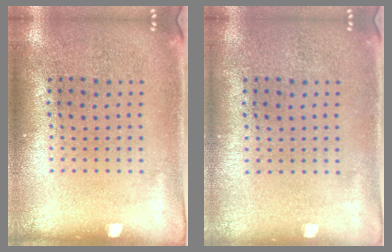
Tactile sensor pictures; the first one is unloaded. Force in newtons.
{"total": 0.0}